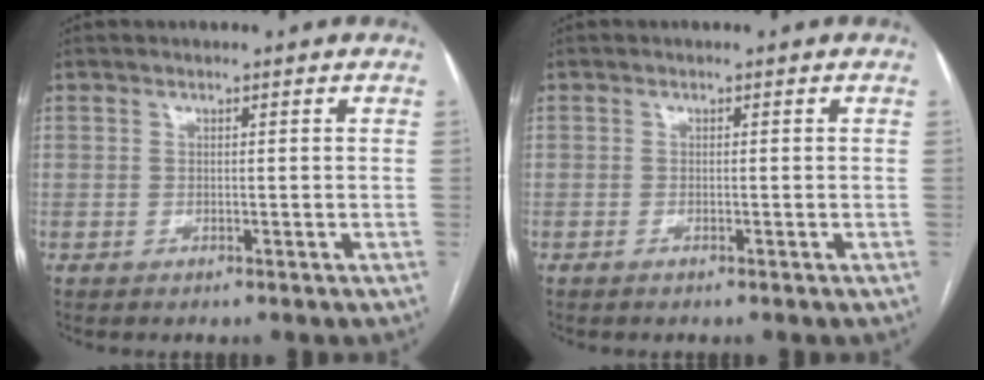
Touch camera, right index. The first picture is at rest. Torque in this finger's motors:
{"motor_torque": [-0.01, 0.00, -0.03, -0.02]}